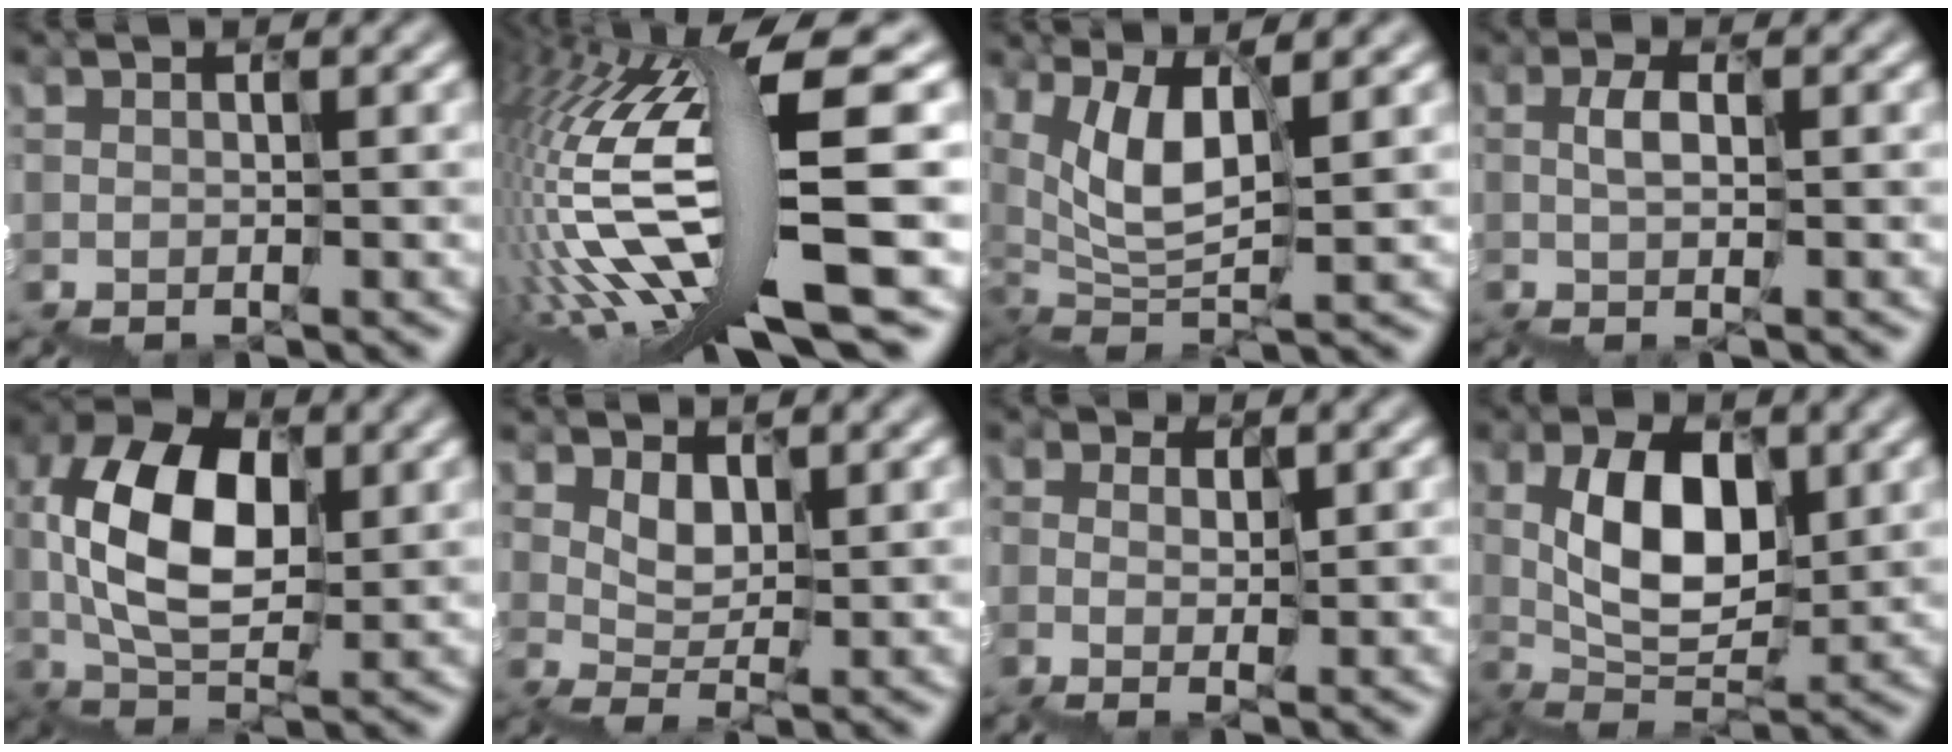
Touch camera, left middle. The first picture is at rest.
{"total": 14.7, "force": [-1.9, 2.8, 14.3], "torque": [-0.288, -0.004, -0.022]}
{"total": 4.5, "force": [1.4, 2.1, 3.7], "torque": [-0.110, 0.002, 0.023]}
{"total": 0.0}
{"total": 7.1, "force": [0.9, 4.4, 5.4], "torque": [-0.125, 0.014, 0.009]}
{"total": 1.2, "force": [1.0, 0.6, -0.2], "torque": [-0.013, 0.002, 0.021]}
{"total": 2.2, "force": [0.3, 1.8, 1.1], "torque": [-0.019, 0.006, -0.001]}
{"total": 4.7, "force": [0.8, 2.9, 3.7], "torque": [-0.083, 0.006, 0.014]}